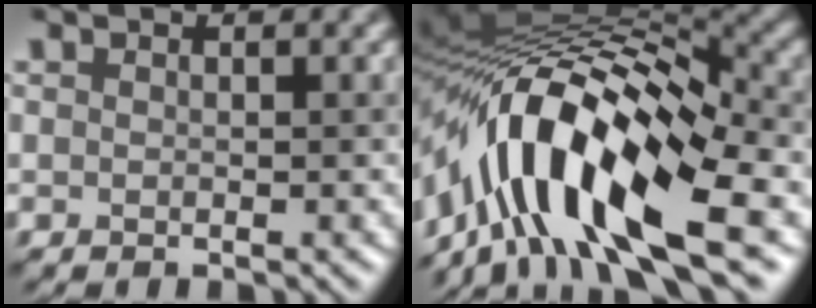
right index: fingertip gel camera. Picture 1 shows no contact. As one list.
[{"total": 14.3, "force": [-5.0, 5.5, 12.2], "torque": [-0.208, 0.024, -0.091]}]